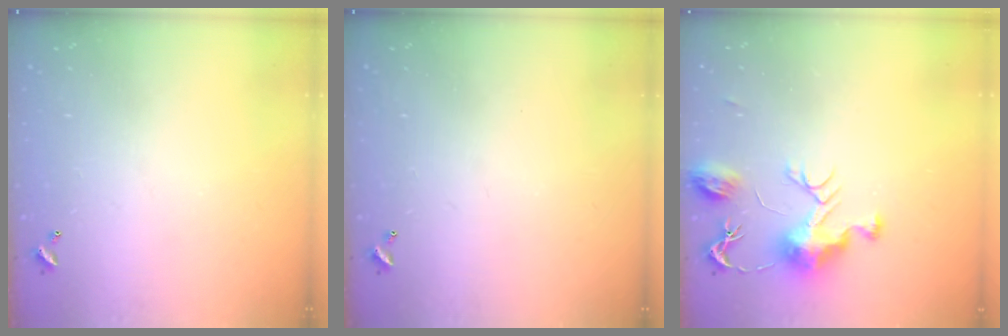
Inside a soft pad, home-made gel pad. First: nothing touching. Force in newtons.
{"total": 0.0}
{"total": 9.4, "press": 9.4, "slide": 0.3}